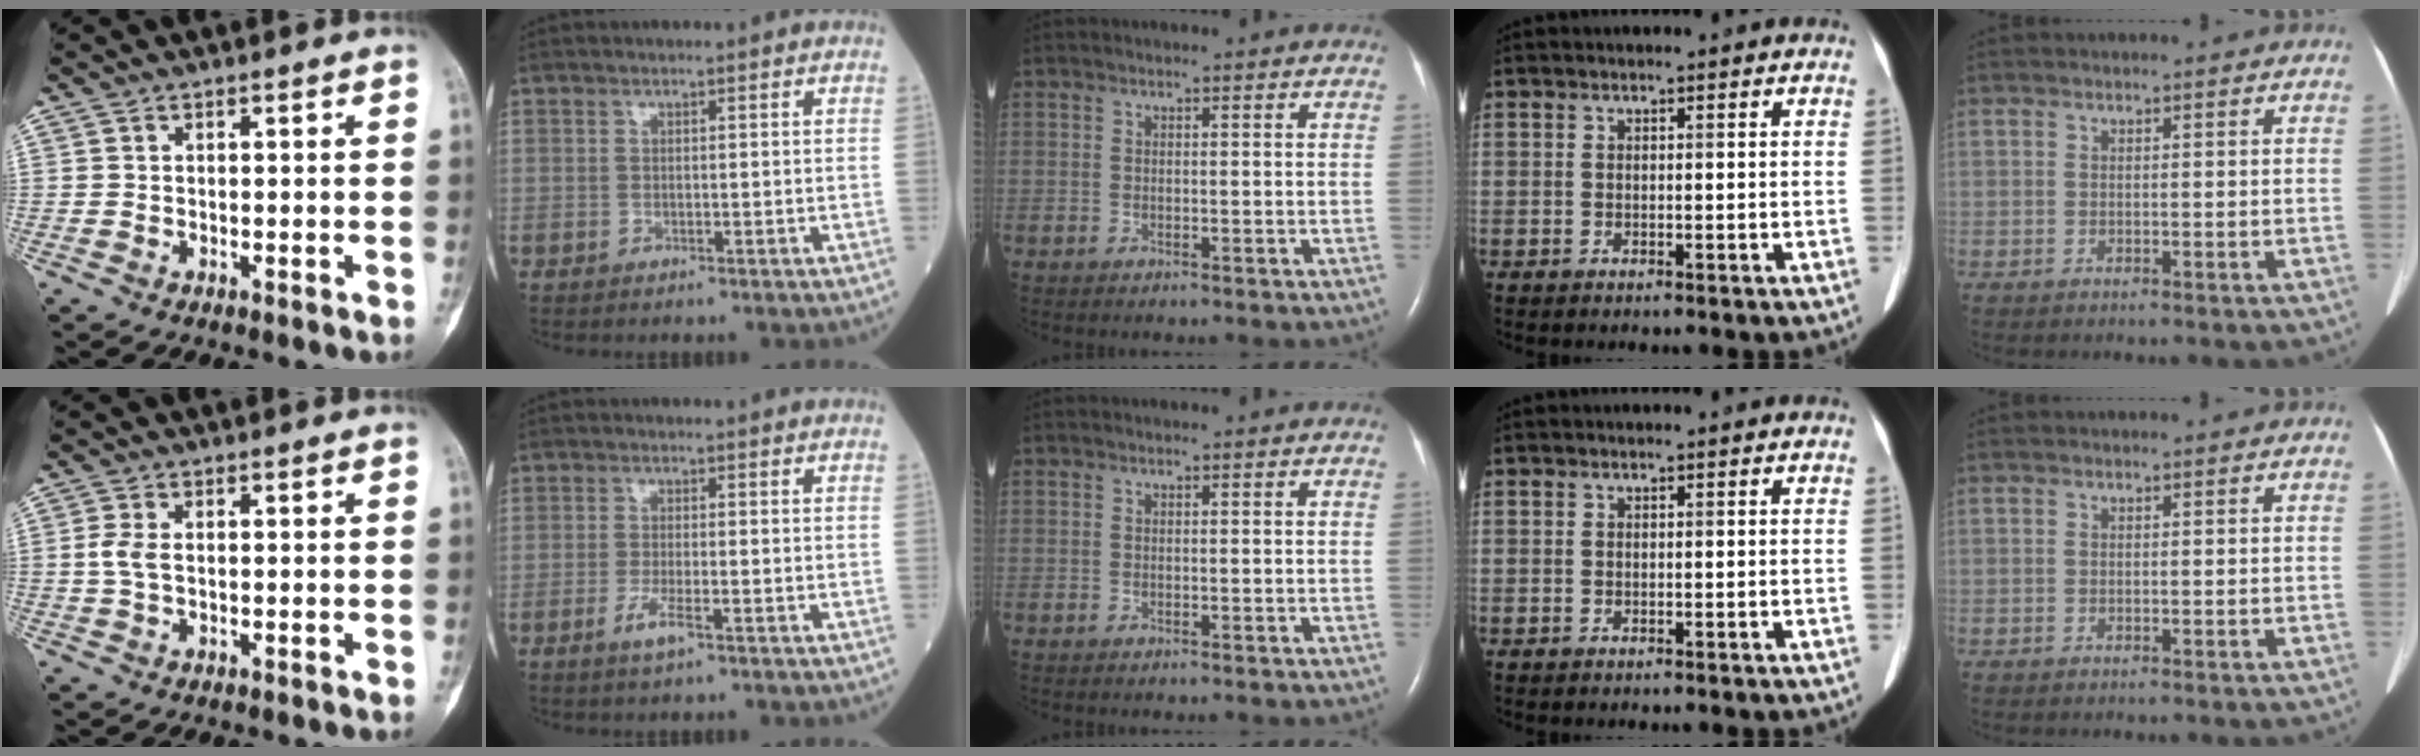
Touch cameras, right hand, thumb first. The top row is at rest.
{"thumb": {"total": 2.7, "force": [0.1, 1.4, 2.3], "torque": [-0.061, 0.003, -0.001]}, "index": {"total": 2.8, "force": [-1.5, 0.2, 2.4], "torque": [-0.053, -0.005, -0.030]}}